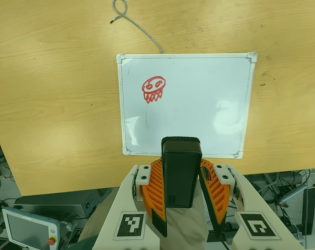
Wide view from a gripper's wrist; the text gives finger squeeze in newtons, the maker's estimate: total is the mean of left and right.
{"total": 6.4, "left": 4.9, "right": 7.8}